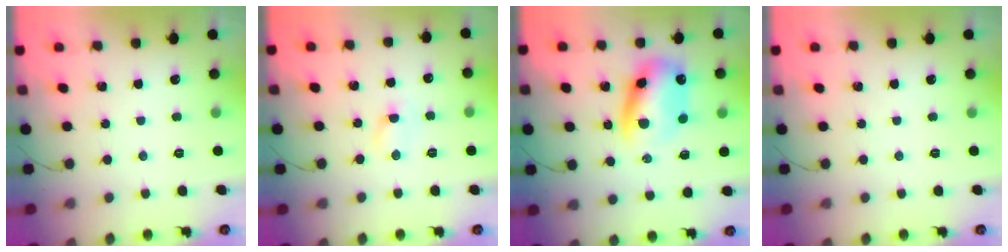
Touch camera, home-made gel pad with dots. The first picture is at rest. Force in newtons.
{"total": 3.7, "press": 3.5, "slide": 1.1}
{"total": 10.6, "press": 10.4, "slide": 2.5}
{"total": 0.0}